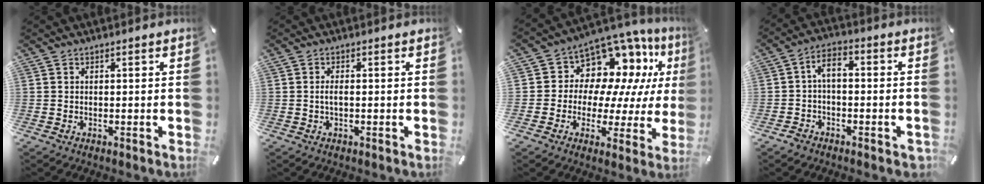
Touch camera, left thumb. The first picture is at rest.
{"total": 2.0, "force": [-0.2, 0.6, 2.0], "torque": [-0.036, -0.002, -0.004]}
{"total": 11.0, "force": [6.8, 8.1, 3.1], "torque": [-0.061, -0.077, 0.126]}
{"total": 5.8, "force": [-0.7, 4.2, 4.0], "torque": [-0.074, 0.019, -0.012]}